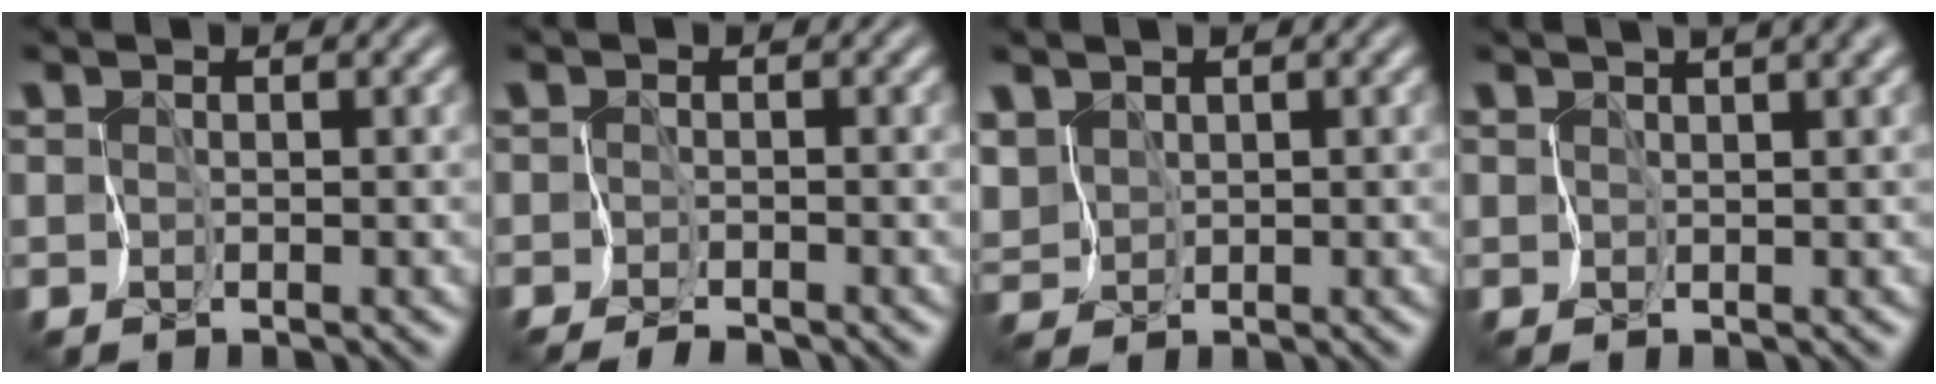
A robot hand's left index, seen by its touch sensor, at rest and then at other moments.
{"total": 1.5, "force": [-1.4, 0.3, 0.2], "torque": [0.008, -0.003, -0.028]}
{"total": 2.0, "force": [0.8, 1.6, 0.9], "torque": [-0.032, 0.002, 0.017]}
{"total": 5.8, "force": [3.5, 1.8, 4.2], "torque": [-0.060, 0.029, 0.048]}